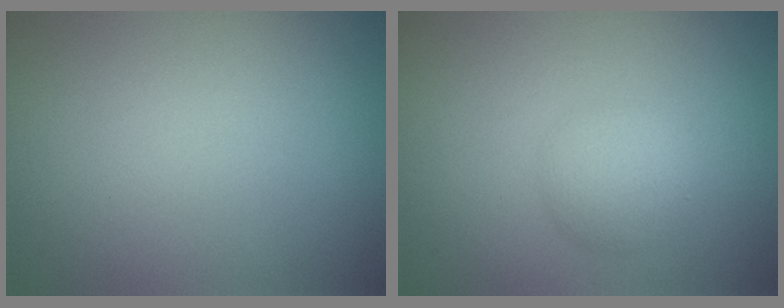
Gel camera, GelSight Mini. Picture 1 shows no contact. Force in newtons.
{"total": 2.8, "press": 2.8, "slide": 0.1}